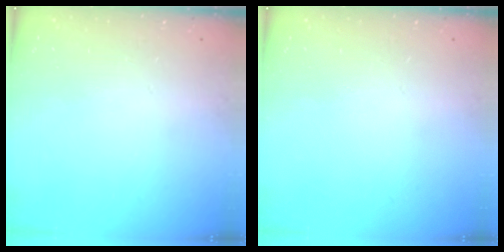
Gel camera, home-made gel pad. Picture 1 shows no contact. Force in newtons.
{"total": 0.0}